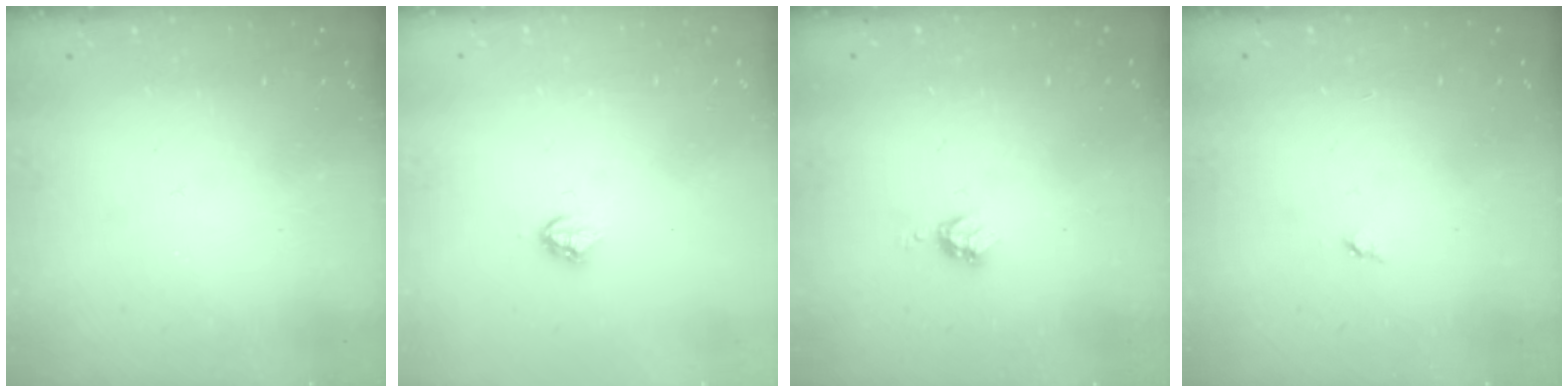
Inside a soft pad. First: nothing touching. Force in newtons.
{"total": 3.7, "press": 3.6, "slide": 0.5}
{"total": 3.4, "press": 3.4, "slide": 0.4}
{"total": 2.8, "press": 2.8, "slide": 0.4}